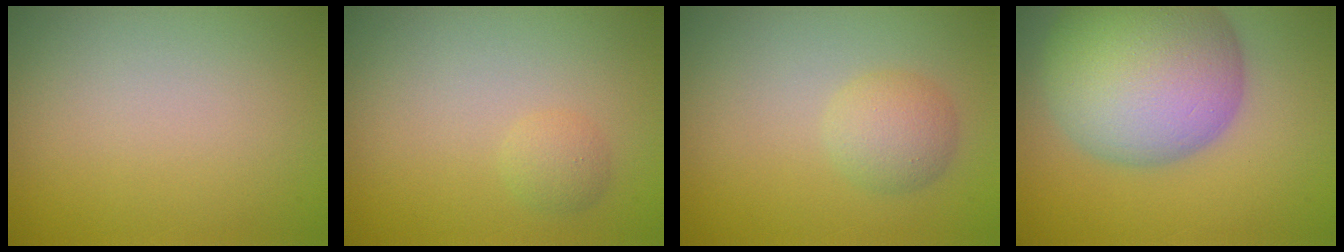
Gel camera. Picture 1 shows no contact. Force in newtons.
{"total": 1.2, "press": 1.2, "slide": 0.0}
{"total": 2.5, "press": 2.5, "slide": 0.1}
{"total": 13.9, "press": 13.9, "slide": 0.9}